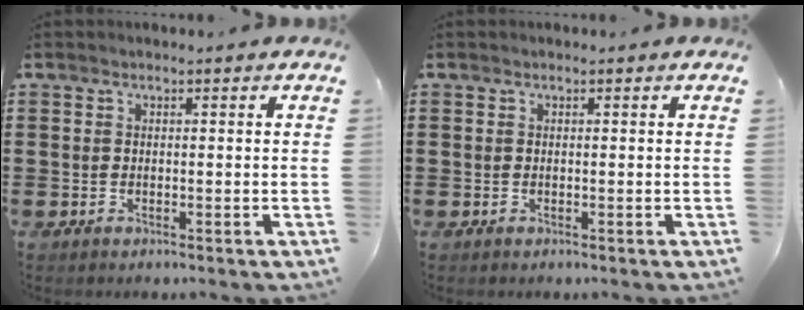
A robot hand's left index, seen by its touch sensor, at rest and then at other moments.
{"total": 0.0}